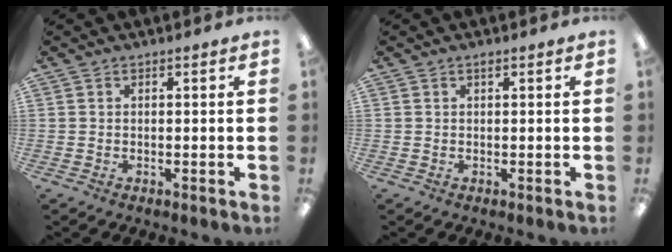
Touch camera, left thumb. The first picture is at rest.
{"total": 0.5, "force": [0.4, 0.1, 0.3], "torque": [-0.008, 0.004, 0.007]}